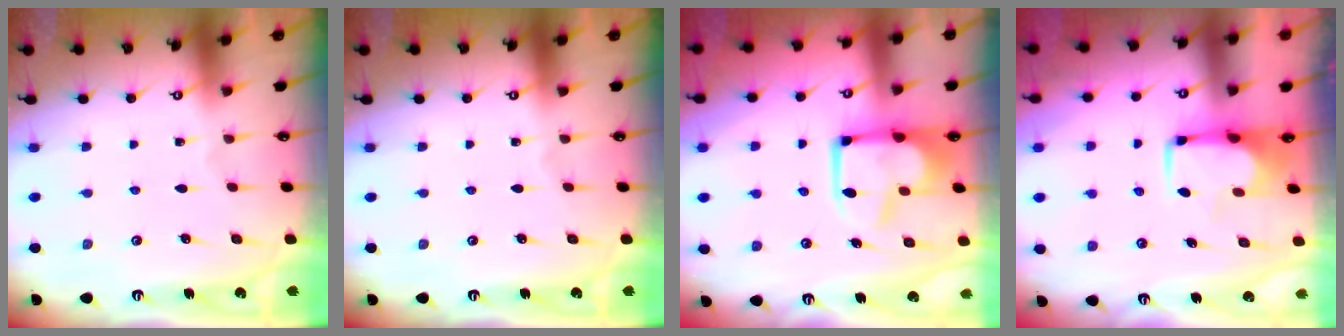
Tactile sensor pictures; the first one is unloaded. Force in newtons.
{"total": 0.0}
{"total": 4.2, "press": 4.1, "slide": 0.8}
{"total": 0.6, "press": 0.6, "slide": 0.2}